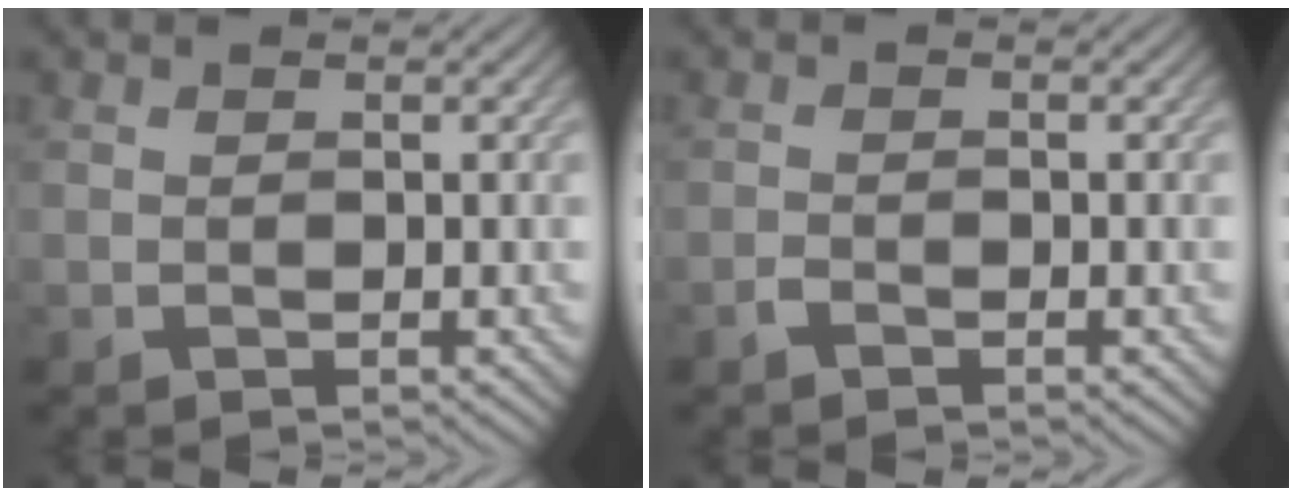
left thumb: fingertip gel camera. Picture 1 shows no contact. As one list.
[{"total": 0.8, "force": [-0.7, 0.2, 0.3], "torque": [-0.007, 0.005, -0.016]}]